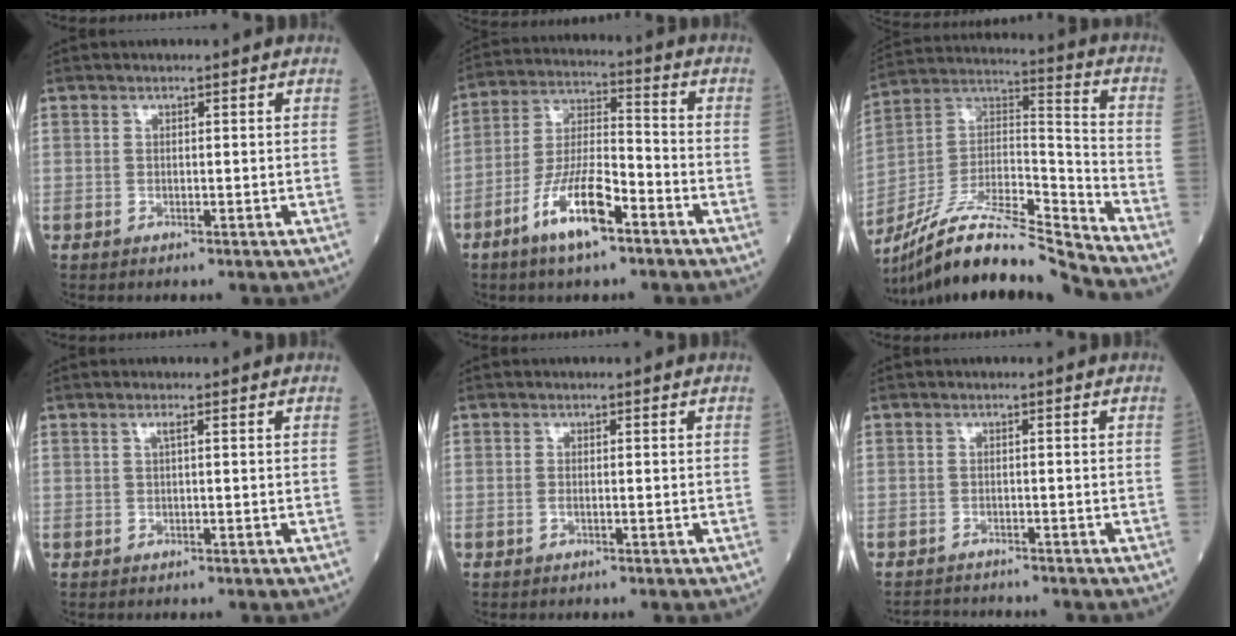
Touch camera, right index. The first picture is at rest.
{"total": 11.1, "force": [-6.2, 2.6, 8.9], "torque": [-0.180, -0.003, -0.117]}
{"total": 18.4, "force": [-17.0, 0.2, 7.0], "torque": [-0.133, 0.035, -0.307]}
{"total": 0.8, "force": [0.2, -0.1, 0.7], "torque": [-0.016, 0.001, 0.004]}
{"total": 0.7, "force": [-0.2, 0.2, 0.7], "torque": [-0.016, -0.001, -0.004]}
{"total": 2.7, "force": [-2.6, 0.5, -0.3], "torque": [0.005, -0.009, -0.047]}